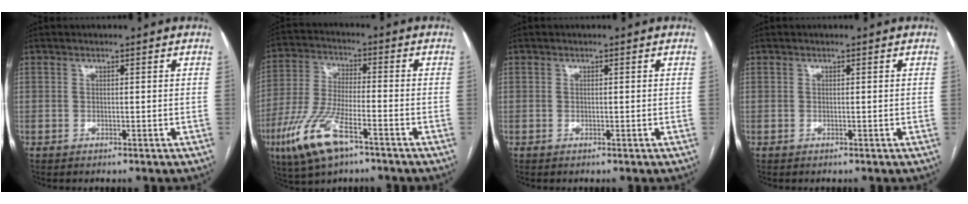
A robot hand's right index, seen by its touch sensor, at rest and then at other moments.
{"total": 12.3, "force": [-6.6, 3.6, 9.7], "torque": [-0.213, -0.015, -0.121]}
{"total": 0.0}
{"total": 0.0}